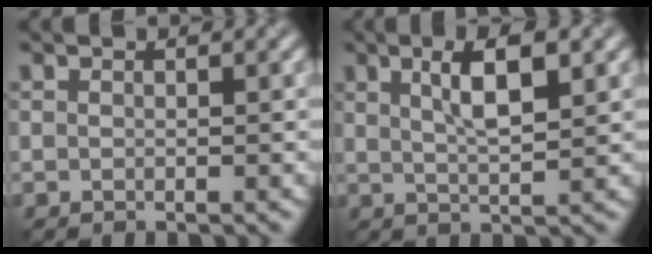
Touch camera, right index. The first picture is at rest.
{"total": 3.9, "force": [1.2, 0.6, 3.6], "torque": [-0.071, 0.008, 0.033]}